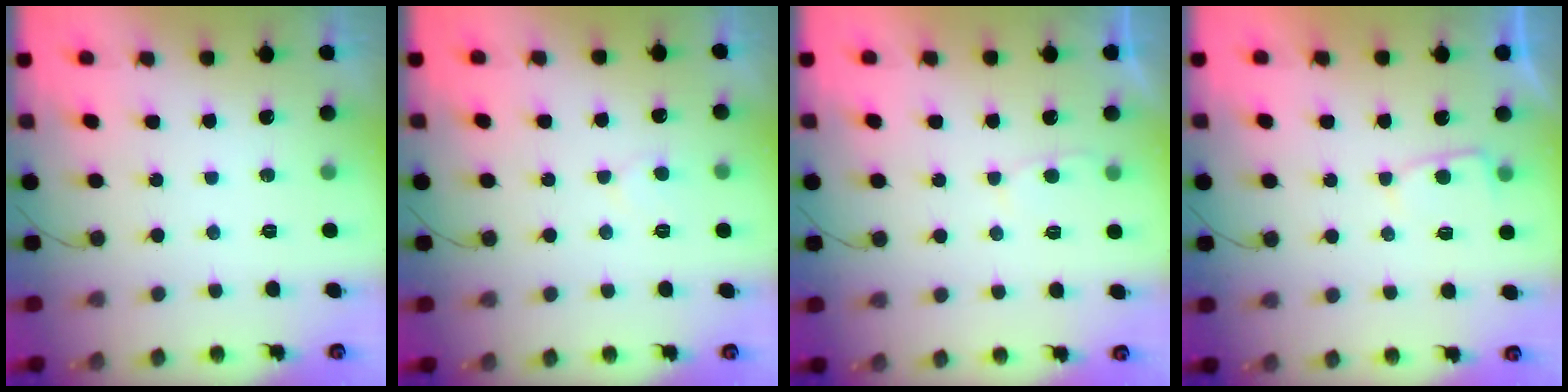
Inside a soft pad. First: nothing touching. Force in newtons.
{"total": 3.4, "press": 3.4, "slide": 0.3}
{"total": 2.4, "press": 2.4, "slide": 0.4}
{"total": 3.2, "press": 3.2, "slide": 0.3}